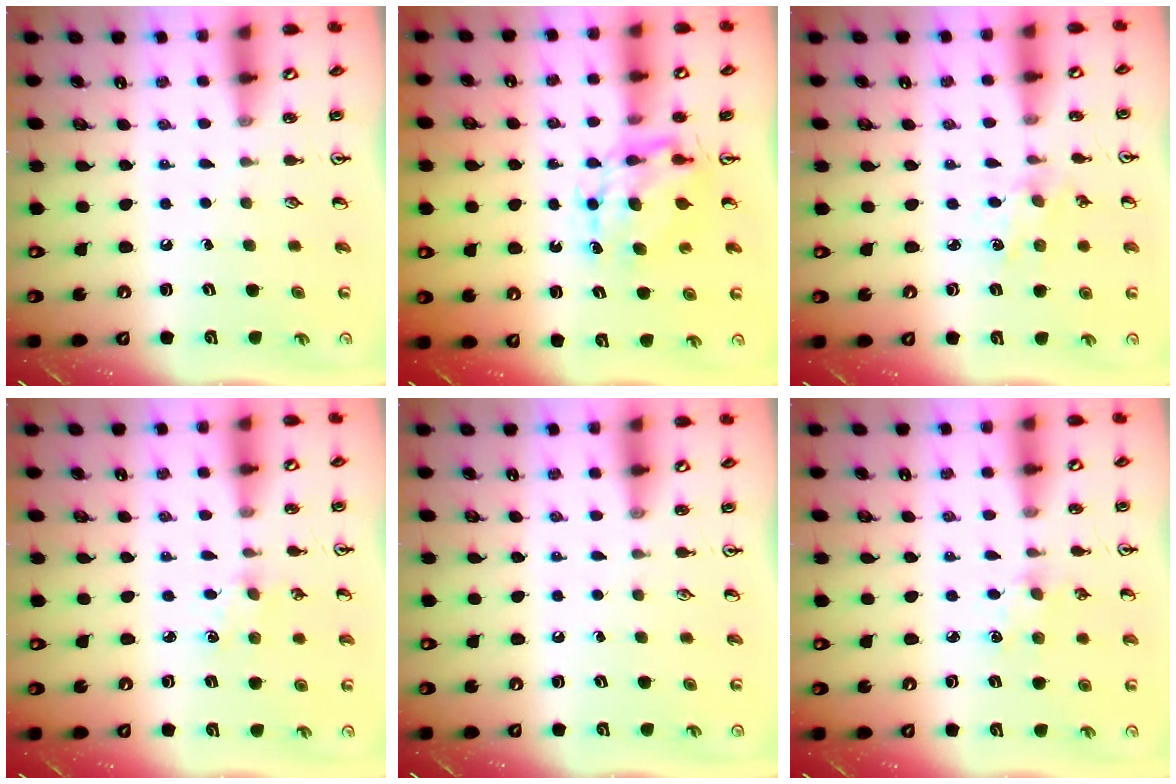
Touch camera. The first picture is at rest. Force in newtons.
{"total": 7.9, "press": 7.9, "slide": 0.6}
{"total": 2.5, "press": 2.5, "slide": 0.5}
{"total": 2.5, "press": 2.5, "slide": 0.4}
{"total": 0.0}
{"total": 3.3, "press": 3.3, "slide": 0.3}